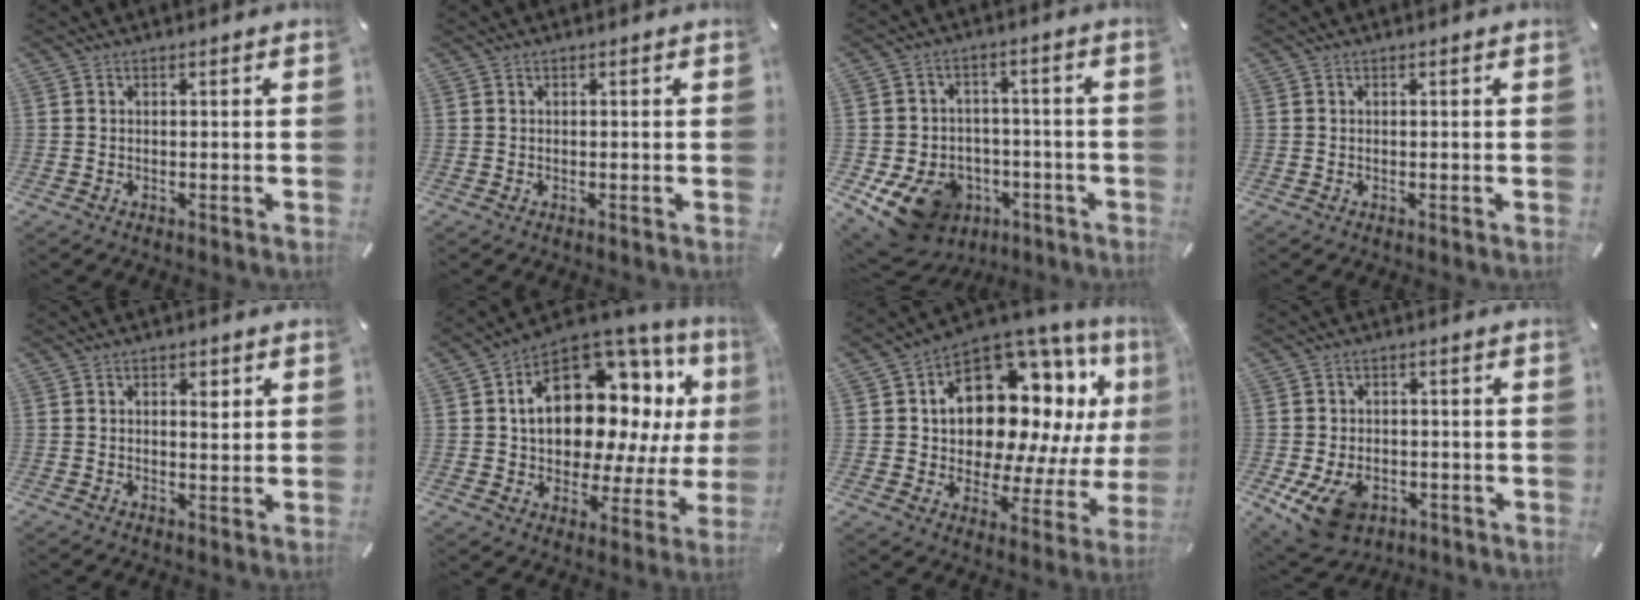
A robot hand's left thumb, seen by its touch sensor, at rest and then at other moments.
{"total": 0.0}
{"total": 13.0, "force": [-6.3, 10.0, 5.4], "torque": [-0.106, 0.033, -0.105]}
{"total": 0.0}
{"total": 2.9, "force": [0.7, 1.8, 2.1], "torque": [-0.020, -0.002, 0.006]}
{"total": 19.0, "force": [5.6, 12.1, 13.5], "torque": [-0.234, -0.042, 0.093]}
{"total": 18.4, "force": [7.2, 12.2, 11.6], "torque": [-0.191, -0.059, 0.123]}
{"total": 9.7, "force": [-3.9, 6.8, 5.7], "torque": [-0.114, 0.016, -0.066]}